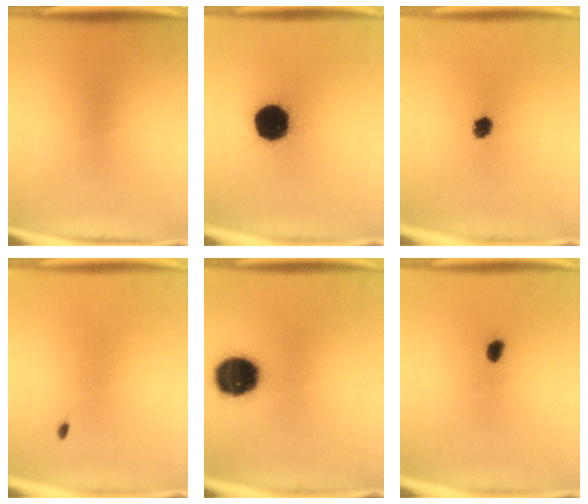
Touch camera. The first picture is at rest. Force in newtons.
{"total": 19.2}
{"total": 3.5}
{"total": 0.5}
{"total": 16.3}
{"total": 3.0}